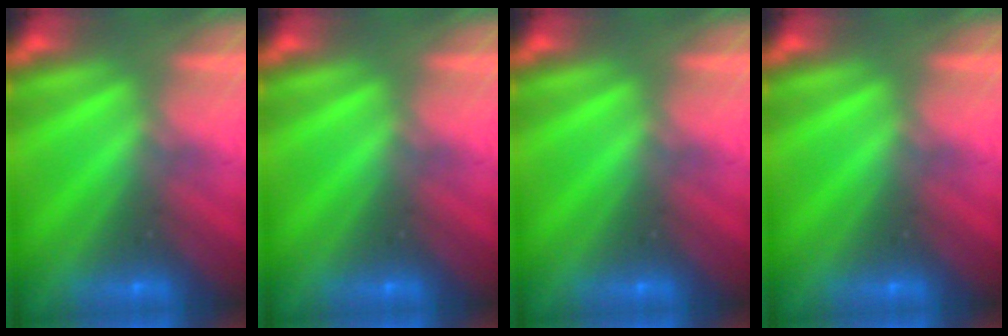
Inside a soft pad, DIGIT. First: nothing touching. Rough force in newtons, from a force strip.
{"total": 0.0}
{"total": 0.0}
{"total": 0.0}